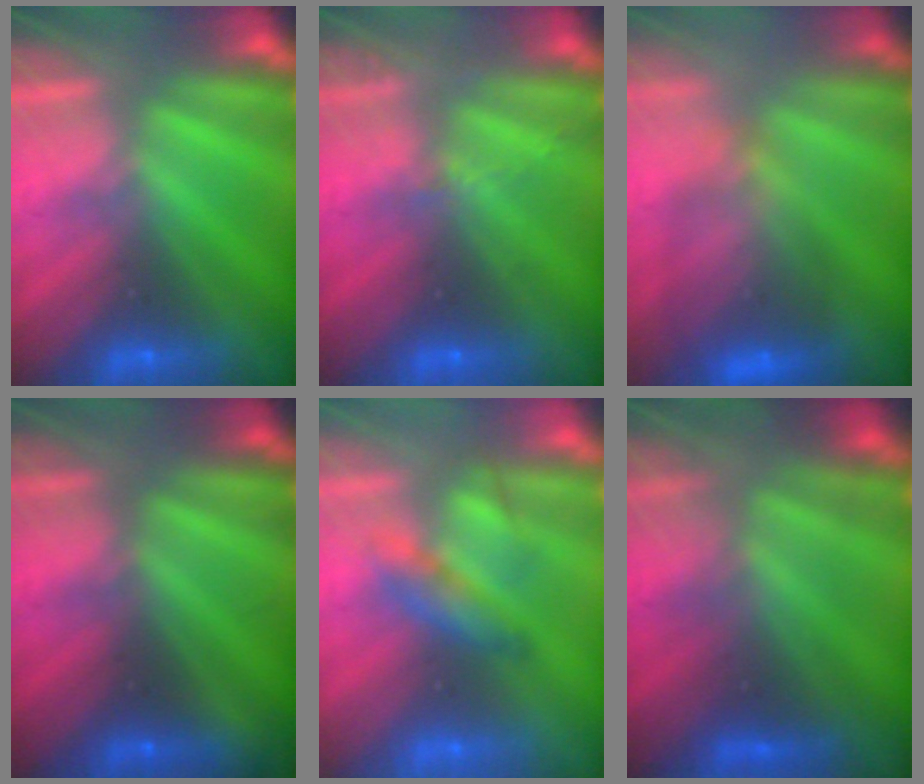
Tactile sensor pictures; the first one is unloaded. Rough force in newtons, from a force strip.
{"total": 2.0}
{"total": 8.4}
{"total": 1.7}
{"total": 2.2}
{"total": 4.6}